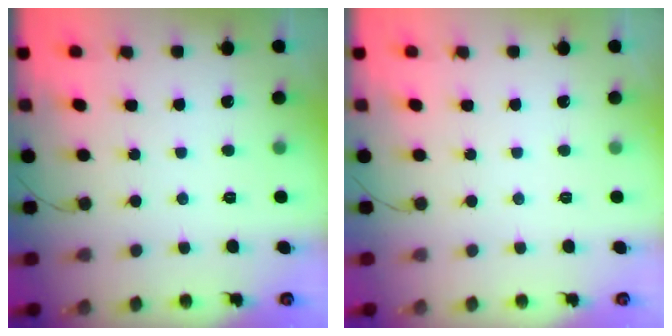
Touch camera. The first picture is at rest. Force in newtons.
{"total": 0.0}